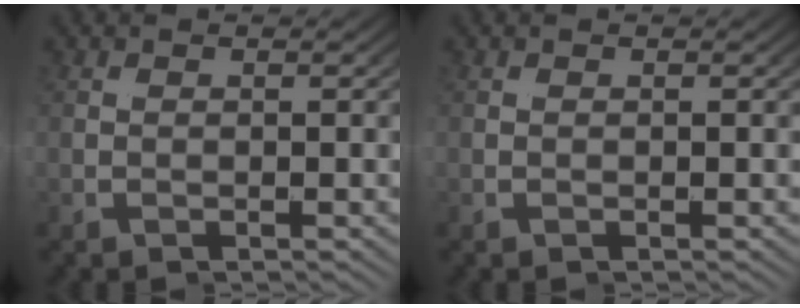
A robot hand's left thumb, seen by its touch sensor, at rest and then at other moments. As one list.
[{"total": 0.0}]